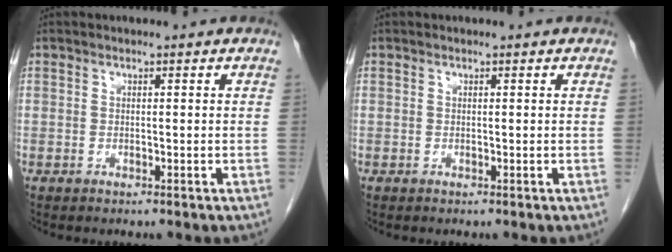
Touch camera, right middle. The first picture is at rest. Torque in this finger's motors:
{"motor_torque": [0.01, -0.01, 0.01, 0.00]}